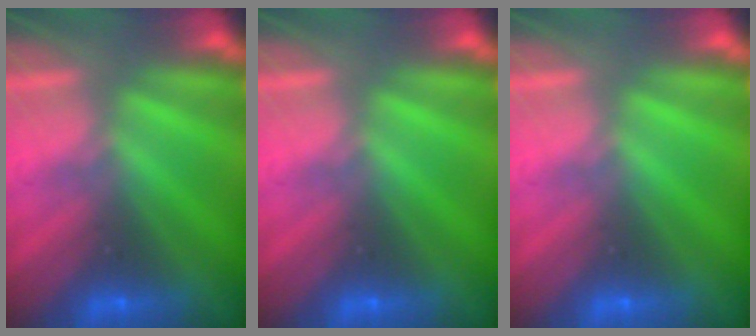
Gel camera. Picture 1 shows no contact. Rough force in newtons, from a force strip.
{"total": 0.0}
{"total": 0.0}